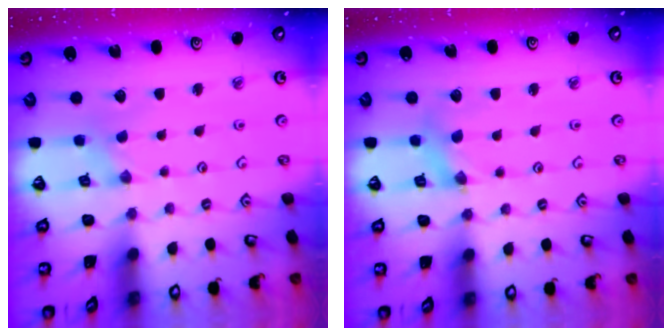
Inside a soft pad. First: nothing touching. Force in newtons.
{"total": 3.8, "press": 3.7, "slide": 0.6}